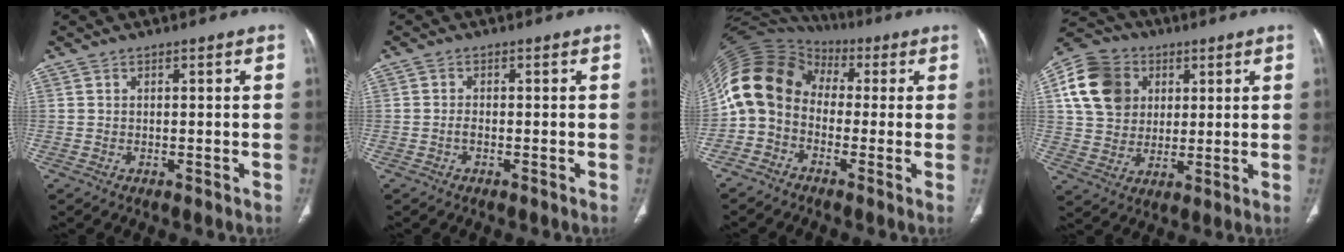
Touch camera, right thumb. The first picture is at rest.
{"total": 1.1, "force": [-0.5, 0.4, 0.9], "torque": [-0.019, 0.003, -0.012]}
{"total": 12.4, "force": [-1.1, 10.0, 7.1], "torque": [-0.126, 0.056, -0.042]}
{"total": 14.7, "force": [4.3, 12.2, 7.0], "torque": [-0.120, 0.006, 0.074]}